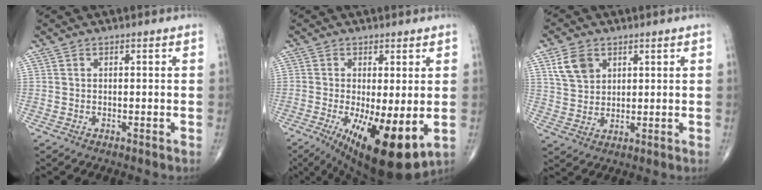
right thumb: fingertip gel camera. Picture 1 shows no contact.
{"total": 14.5, "force": [-3.4, 4.6, 13.3], "torque": [-0.205, -0.027, -0.038]}
{"total": 6.5, "force": [3.1, 4.6, 3.5], "torque": [-0.051, -0.009, 0.063]}